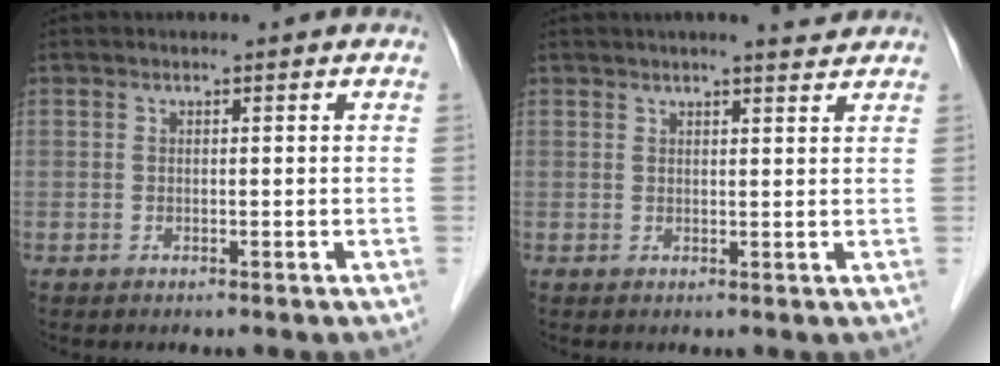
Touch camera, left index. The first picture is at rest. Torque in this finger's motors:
{"motor_torque": [0.51, -0.54, 0.26, 0.05]}